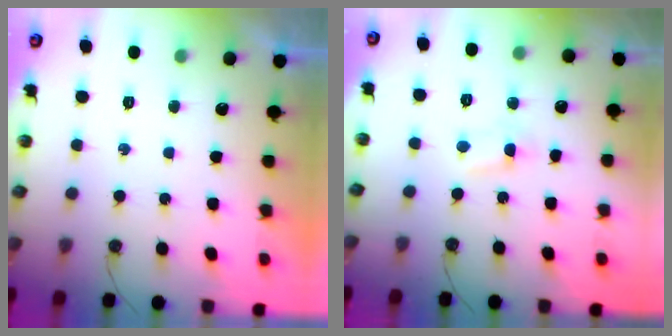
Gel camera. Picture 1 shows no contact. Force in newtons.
{"total": 1.4, "press": 1.4, "slide": 0.3}